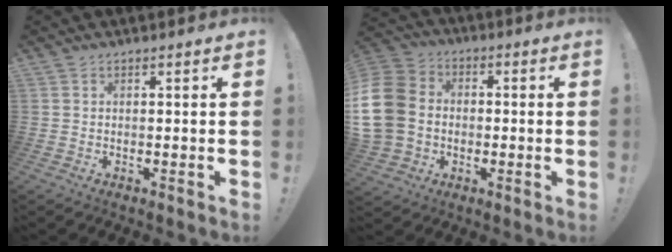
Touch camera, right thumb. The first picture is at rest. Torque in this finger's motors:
{"motor_torque": [2.09, 1.94, 1.52, -0.21, 0.20]}